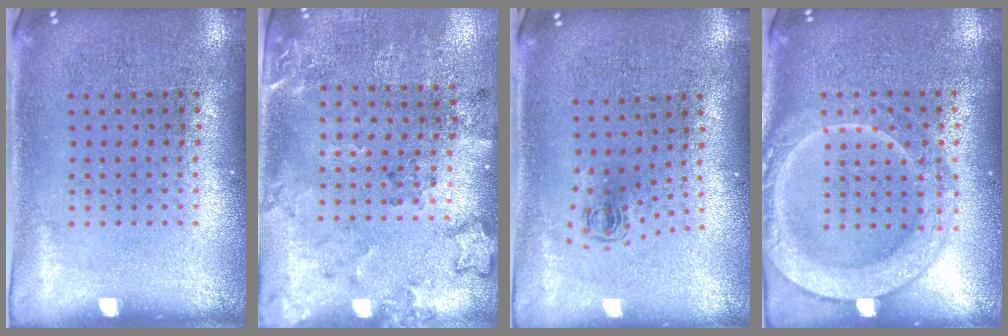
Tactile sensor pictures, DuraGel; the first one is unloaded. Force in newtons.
{"total": 2.0, "press": 1.5, "slide": 1.4}
{"total": 0.5, "press": 0.4, "slide": 0.4}
{"total": 2.0, "press": 2.0, "slide": 0.3}